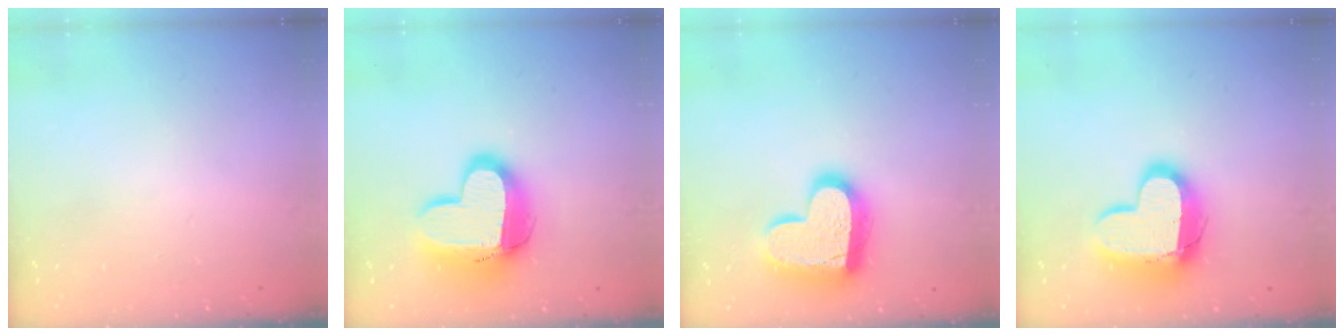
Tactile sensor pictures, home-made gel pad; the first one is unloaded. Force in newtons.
{"total": 16.3, "press": 16.2, "slide": 1.4}
{"total": 17.6, "press": 17.6, "slide": 1.5}
{"total": 15.4, "press": 15.4, "slide": 1.1}